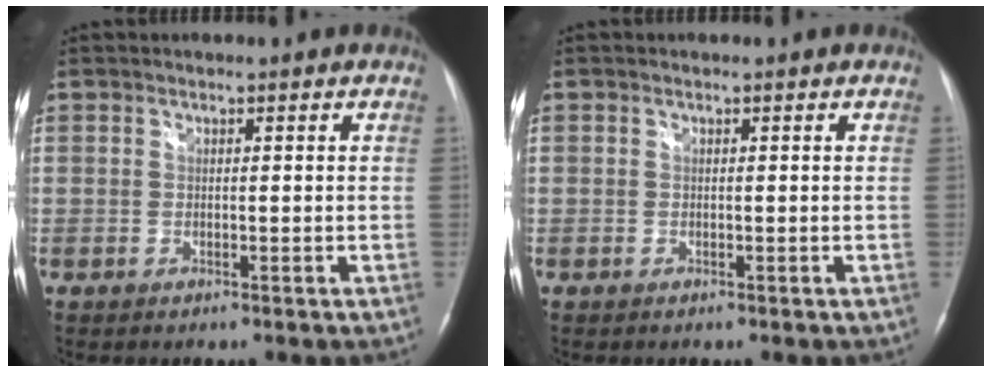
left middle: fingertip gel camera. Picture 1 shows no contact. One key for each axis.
{"total": 0.0}